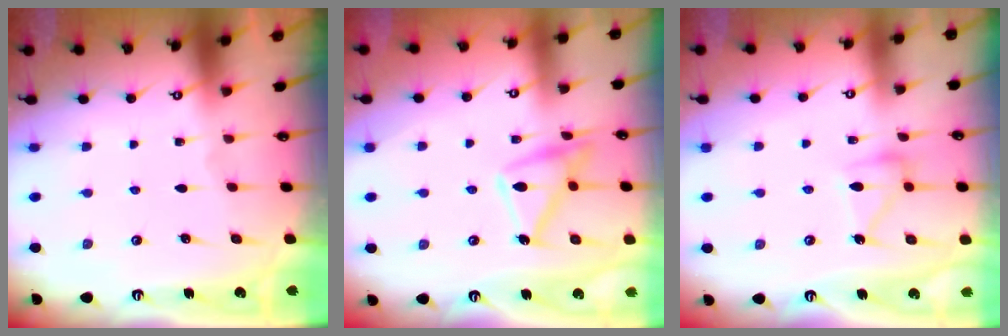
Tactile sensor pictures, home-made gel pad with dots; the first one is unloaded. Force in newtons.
{"total": 14.3, "press": 14.3, "slide": 1.0}
{"total": 11.4, "press": 11.4, "slide": 0.7}